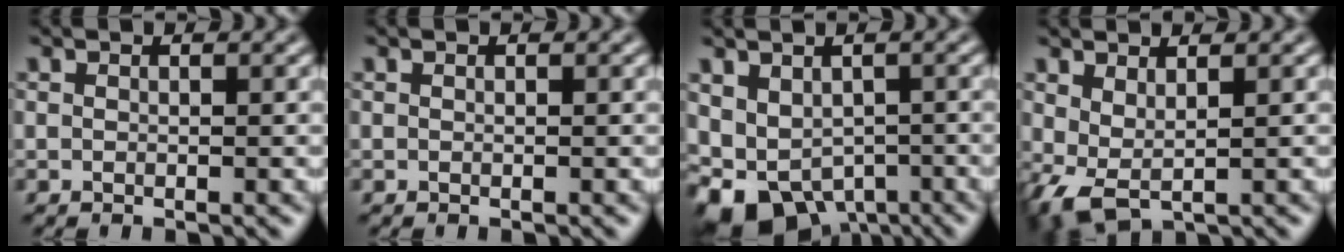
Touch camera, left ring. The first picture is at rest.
{"total": 0.0}
{"total": 7.0, "force": [-2.9, 4.9, 4.0], "torque": [-0.061, -0.021, -0.039]}
{"total": 2.7, "force": [0.6, 1.4, 2.2], "torque": [-0.057, -0.006, 0.013]}